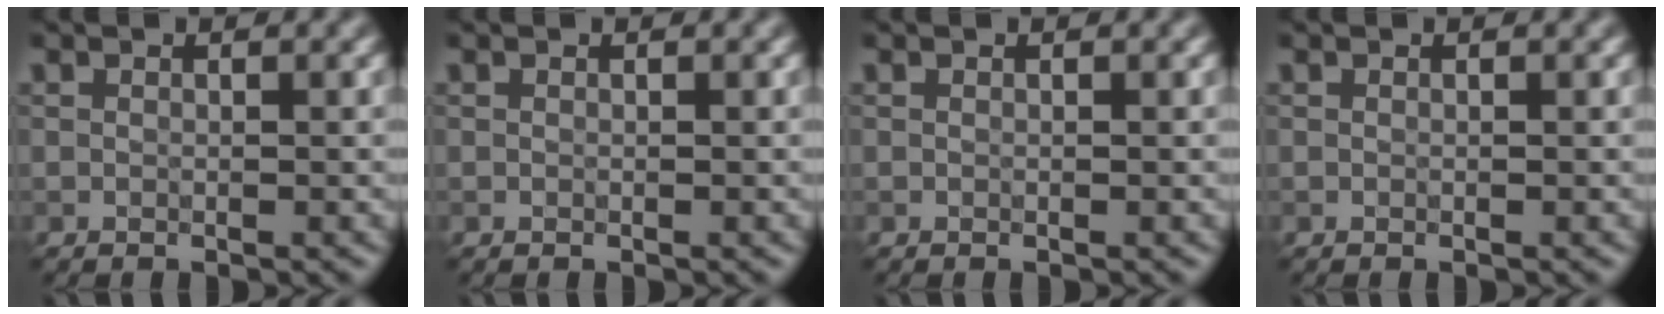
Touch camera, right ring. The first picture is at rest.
{"total": 0.0}
{"total": 0.0}
{"total": 0.0}